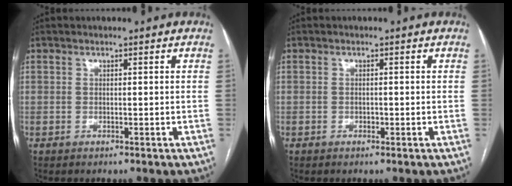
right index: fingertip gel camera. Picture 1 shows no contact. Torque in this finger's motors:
{"motor_torque": [-0.07, 0.00, 0.04, 0.00]}